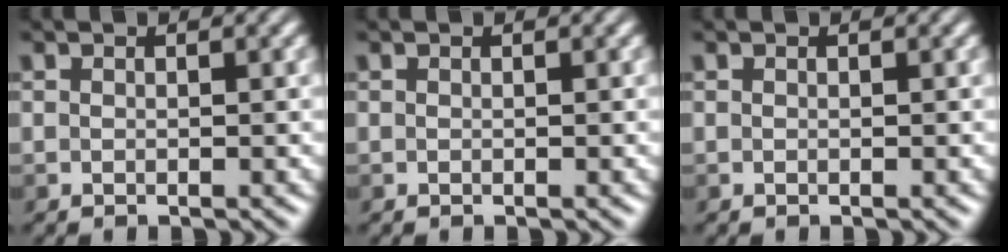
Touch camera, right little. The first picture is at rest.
{"total": 0.0}
{"total": 0.0}